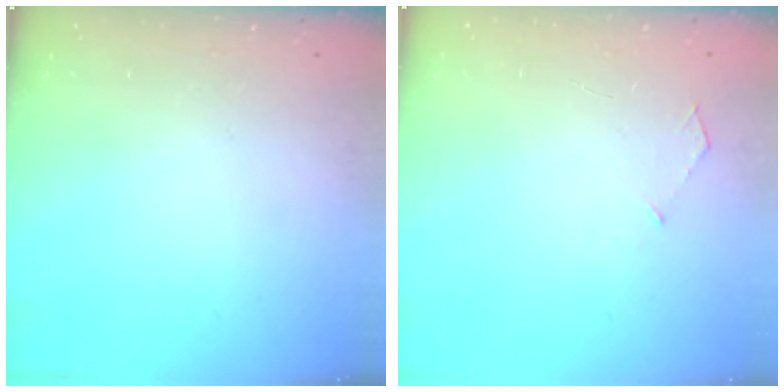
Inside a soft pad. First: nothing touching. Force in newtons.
{"total": 3.9, "press": 3.9, "slide": 0.5}